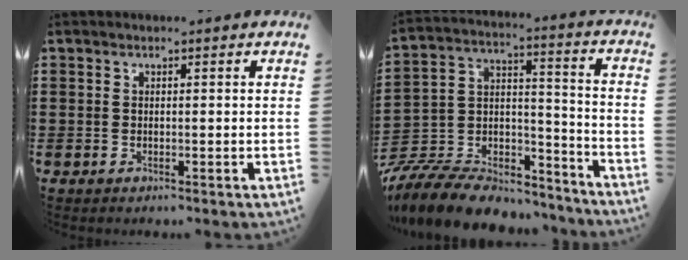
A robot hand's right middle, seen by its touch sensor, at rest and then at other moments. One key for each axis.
{"total": 10.3, "fx": -9.4, "fy": 3.1, "fz": 2.7, "tx": -0.063, "ty": 0.016, "tz": -0.190}